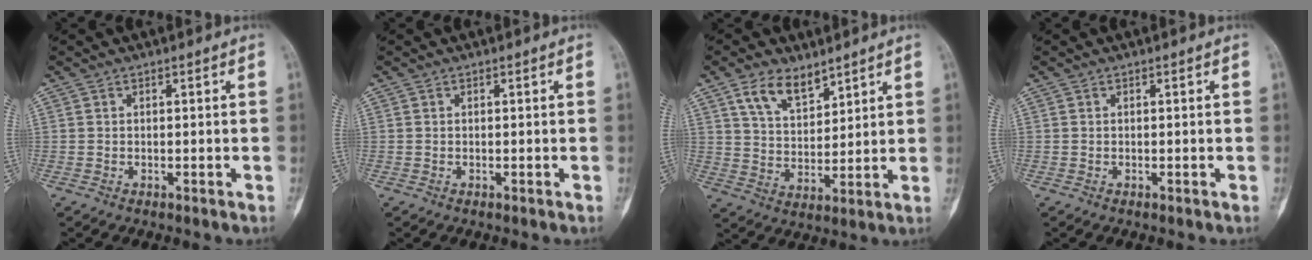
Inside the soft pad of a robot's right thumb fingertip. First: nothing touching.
{"total": 0.0}
{"total": 8.6, "force": [5.7, 4.5, 4.5], "torque": [-0.063, -0.034, 0.113]}
{"total": 0.0}